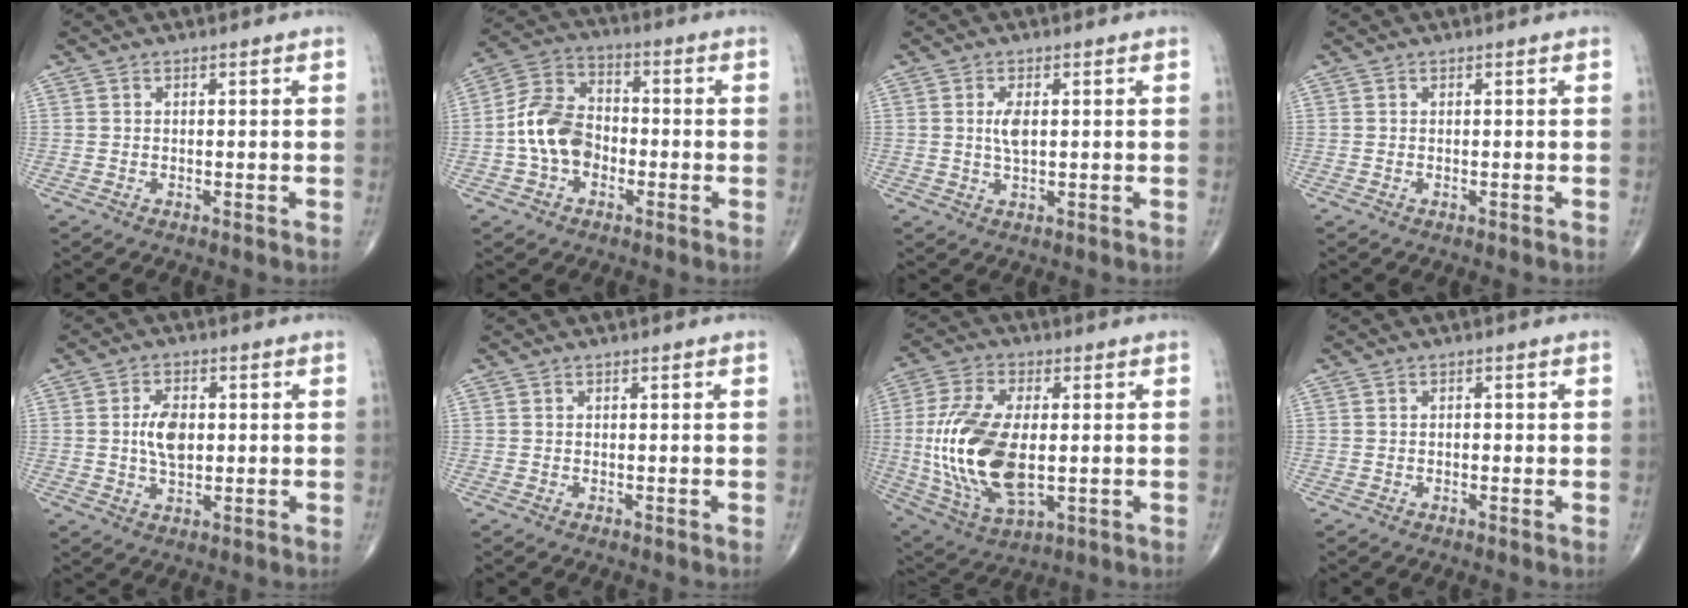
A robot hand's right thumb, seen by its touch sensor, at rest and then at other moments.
{"total": 10.7, "force": [-2.3, 7.7, 7.1], "torque": [-0.120, 0.038, -0.055]}
{"total": 3.4, "force": [0.5, 1.5, 3.0], "torque": [-0.057, -0.005, 0.010]}
{"total": 0.0}
{"total": 6.3, "force": [0.5, 3.6, 5.1], "torque": [-0.084, -0.002, 0.007]}
{"total": 0.0}
{"total": 19.6, "force": [-0.7, 9.8, 17.0], "torque": [-0.360, -0.009, -0.002]}
{"total": 0.9, "force": [-0.1, 0.5, 0.7], "torque": [-0.004, 0.001, -0.003]}